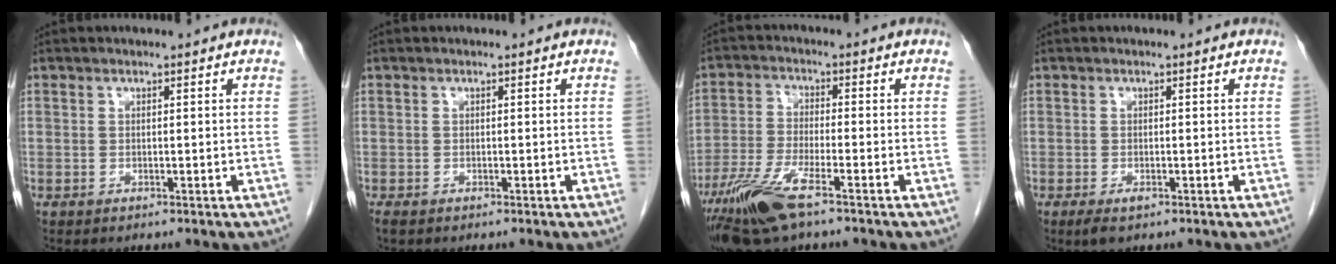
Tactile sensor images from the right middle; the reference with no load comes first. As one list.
[{"total": 0.9, "force": [-0.7, 0.3, 0.4], "torque": [-0.013, -0.003, -0.011]}, {"total": 9.4, "force": [-6.1, 1.2, 7.1], "torque": [-0.156, -0.021, -0.115]}, {"total": 1.8, "force": [-1.0, 0.7, 1.4], "torque": [-0.028, -0.003, -0.013]}]